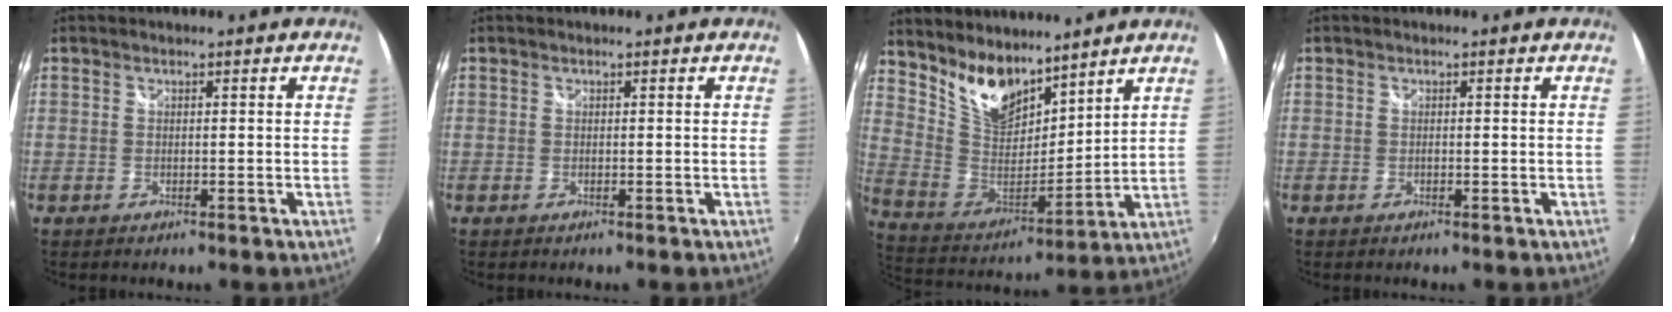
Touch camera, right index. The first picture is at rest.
{"total": 0.0}
{"total": 12.9, "force": [9.9, 5.8, 5.9], "torque": [-0.119, -0.002, 0.202]}
{"total": 0.0}